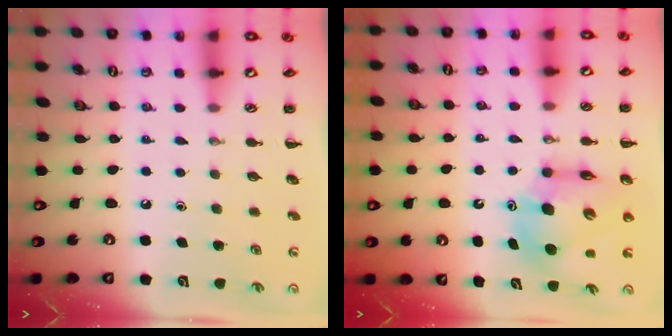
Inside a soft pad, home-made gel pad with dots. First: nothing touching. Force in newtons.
{"total": 11.1, "press": 10.6, "slide": 3.5}